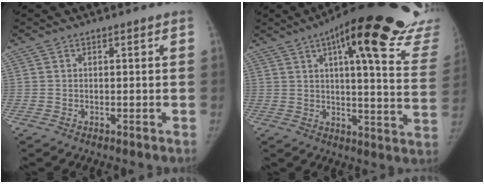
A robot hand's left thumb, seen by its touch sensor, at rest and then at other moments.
{"total": 30.4, "force": [21.3, 6.5, 20.7], "torque": [-0.220, -0.089, 0.260]}